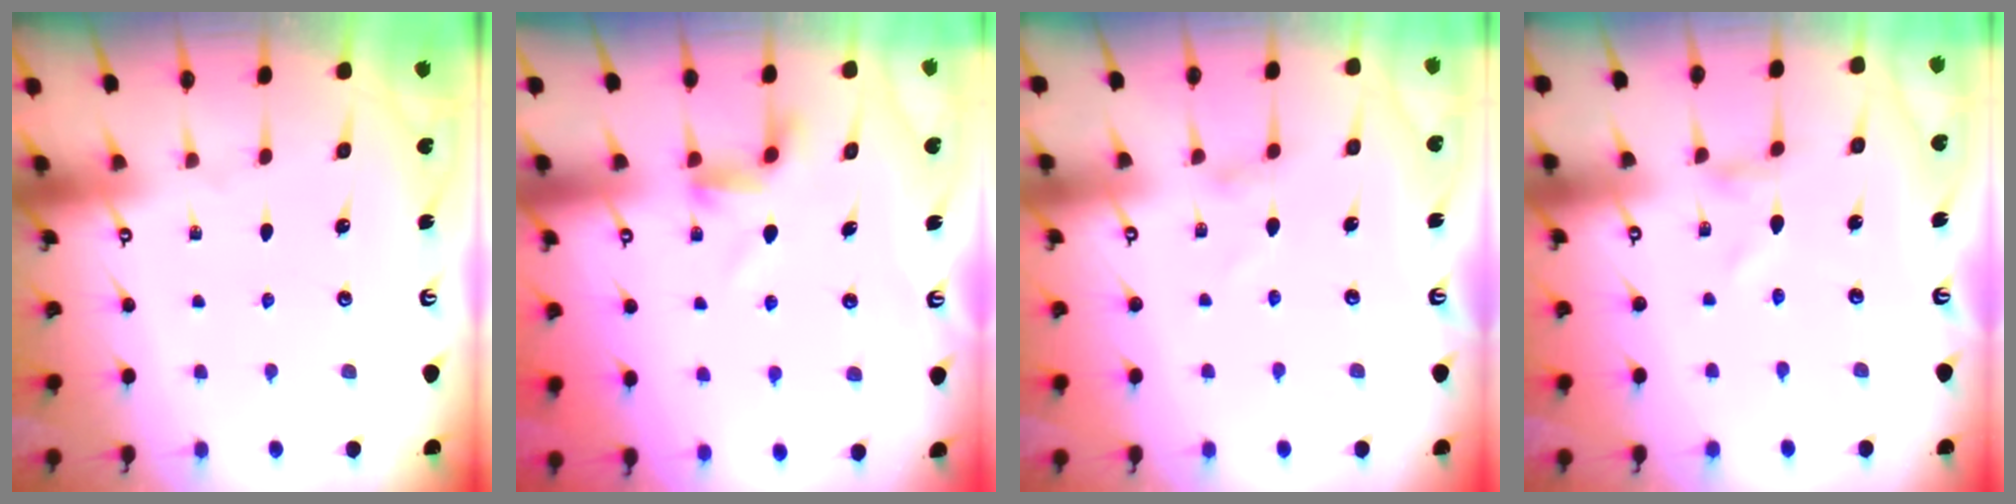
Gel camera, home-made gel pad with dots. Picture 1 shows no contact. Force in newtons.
{"total": 4.6, "press": 4.5, "slide": 1.2}
{"total": 3.0, "press": 3.0, "slide": 0.4}
{"total": 0.0}